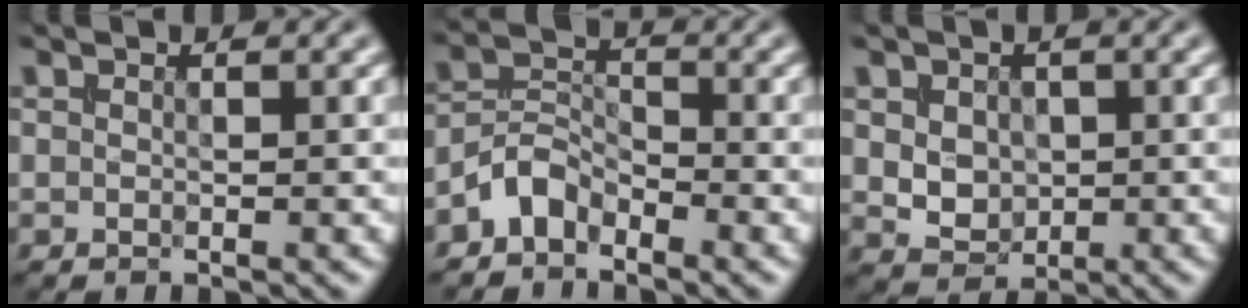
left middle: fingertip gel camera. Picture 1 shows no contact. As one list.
[{"total": 3.0, "force": [-2.3, 1.7, 1.0], "torque": [-0.016, 0.013, -0.055]}, {"total": 3.4, "force": [0.5, 2.8, 1.9], "torque": [-0.030, 0.001, 0.005]}]